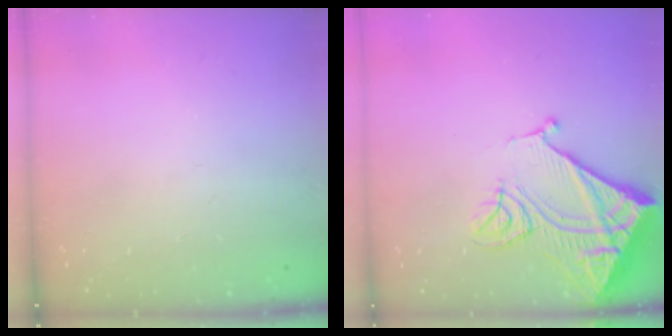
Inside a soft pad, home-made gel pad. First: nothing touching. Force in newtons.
{"total": 18.4, "press": 18.3, "slide": 2.4}